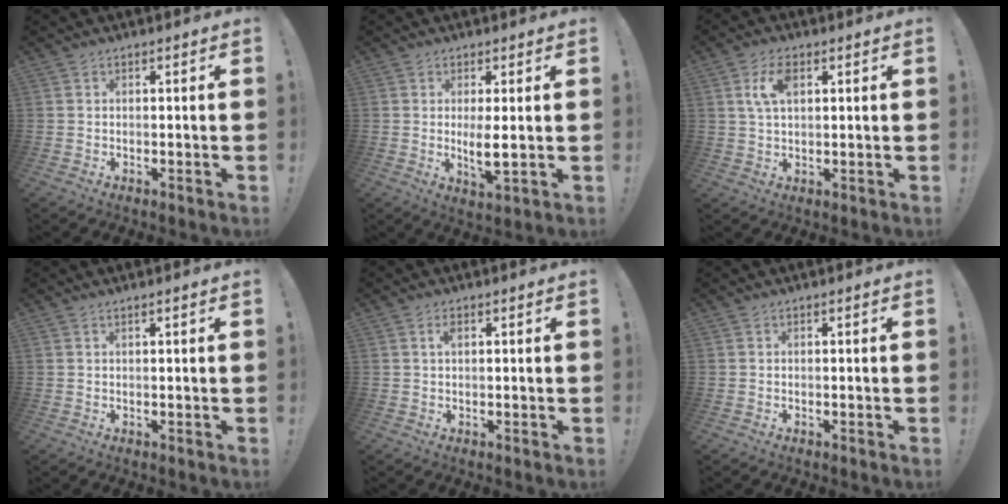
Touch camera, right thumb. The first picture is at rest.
{"total": 5.6, "force": [0.5, 1.1, 5.5], "torque": [-0.101, -0.018, 0.007]}
{"total": 7.1, "force": [2.3, 3.9, 5.5], "torque": [-0.097, 0.005, 0.042]}
{"total": 0.8, "force": [0.5, -0.1, 0.6], "torque": [-0.009, -0.001, 0.007]}
{"total": 1.8, "force": [0.6, 0.8, 1.4], "torque": [-0.021, 0.001, 0.008]}
{"total": 0.0}